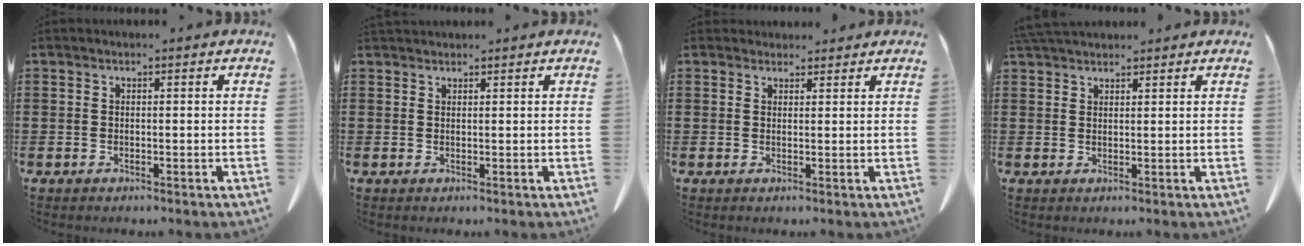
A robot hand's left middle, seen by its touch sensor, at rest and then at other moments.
{"total": 1.0, "force": [1.0, 0.2, 0.0], "torque": [-0.004, -0.001, 0.021]}
{"total": 1.9, "force": [1.7, 0.7, 0.1], "torque": [0.001, -0.002, 0.033]}
{"total": 2.8, "force": [2.6, 0.7, 0.8], "torque": [-0.023, -0.001, 0.052]}